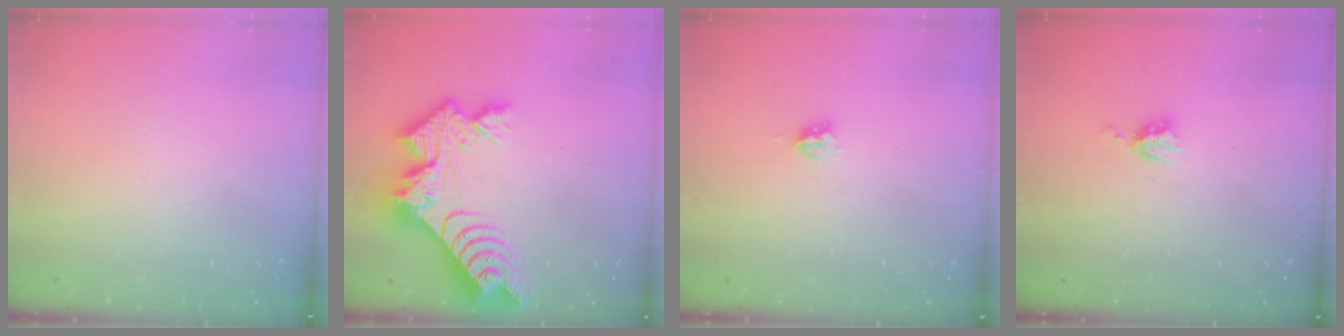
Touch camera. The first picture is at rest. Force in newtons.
{"total": 15.4, "press": 15.4, "slide": 1.1}
{"total": 3.9, "press": 3.9, "slide": 0.4}
{"total": 4.1, "press": 4.1, "slide": 0.6}